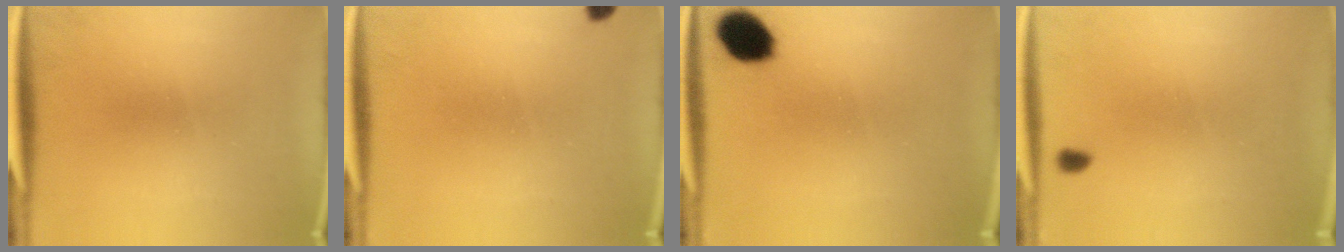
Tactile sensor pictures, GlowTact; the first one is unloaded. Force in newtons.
{"total": 1.0}
{"total": 8.3}
{"total": 0.7}